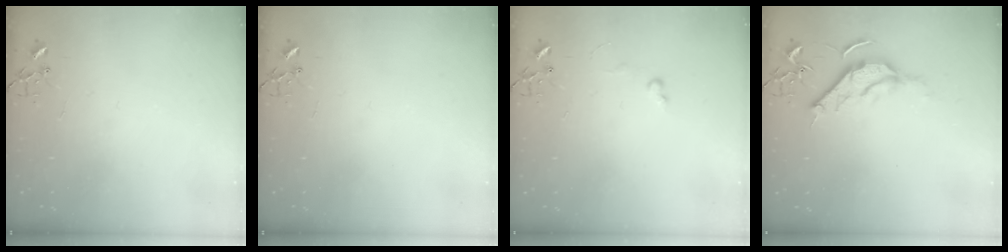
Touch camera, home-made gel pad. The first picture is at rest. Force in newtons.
{"total": 0.0}
{"total": 4.2, "press": 4.2, "slide": 0.6}
{"total": 10.3, "press": 10.2, "slide": 1.3}